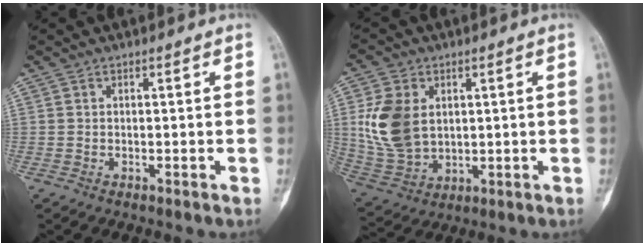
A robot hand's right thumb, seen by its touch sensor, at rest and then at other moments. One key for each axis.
{"total": 12.8, "fx": 2.3, "fy": 9.1, "fz": 8.7, "tx": -0.163, "ty": -0.012, "tz": 0.059}